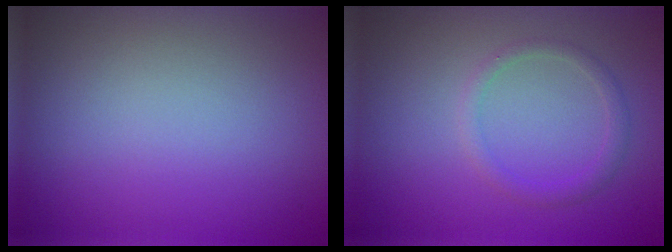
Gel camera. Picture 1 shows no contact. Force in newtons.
{"total": 1.4, "press": 1.4, "slide": 0.1}